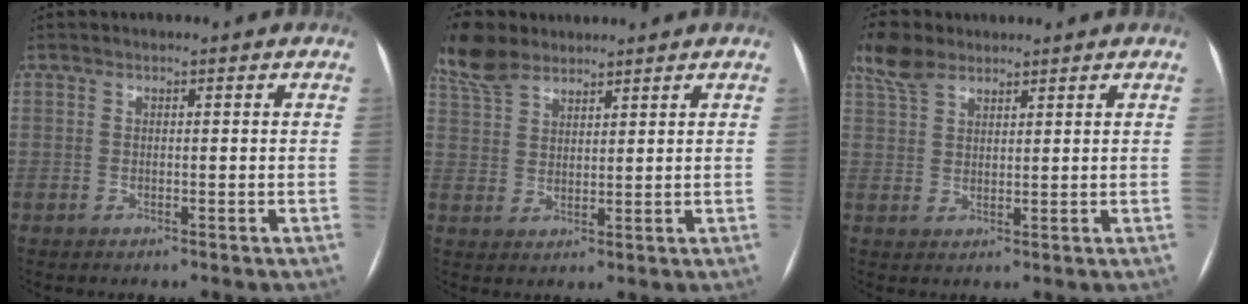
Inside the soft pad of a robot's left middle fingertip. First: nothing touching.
{"total": 8.4, "force": [6.9, 3.3, 3.4], "torque": [-0.083, 0.022, 0.143]}
{"total": 5.7, "force": [4.4, 2.6, 2.6], "torque": [-0.066, 0.024, 0.093]}